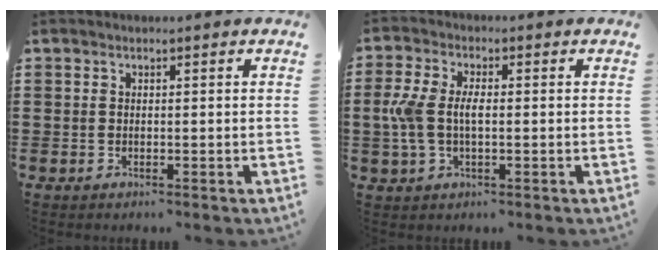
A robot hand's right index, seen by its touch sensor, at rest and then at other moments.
{"total": 5.7, "force": [-0.3, 2.7, 5.0], "torque": [-0.130, -0.007, -0.016]}